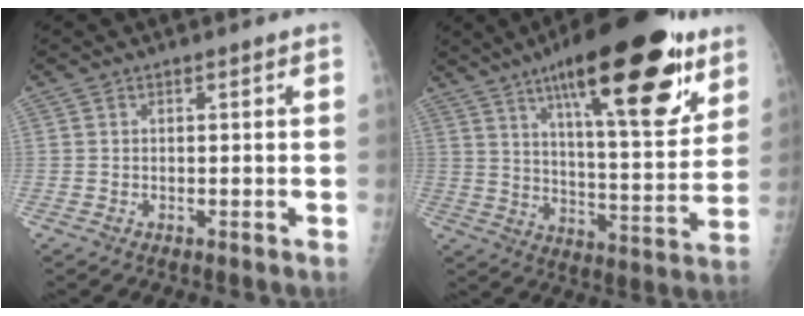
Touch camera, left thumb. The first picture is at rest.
{"total": 27.4, "force": [15.3, 8.2, 21.2], "torque": [-0.294, -0.046, 0.235]}